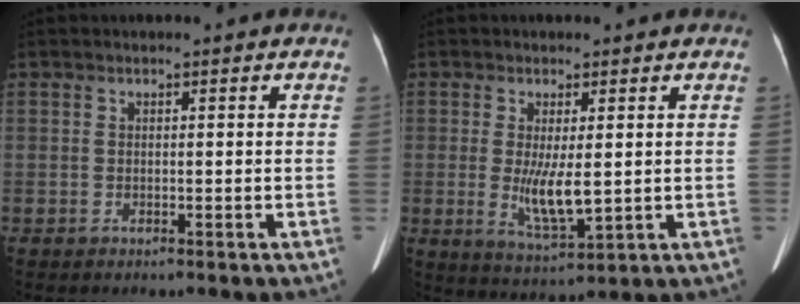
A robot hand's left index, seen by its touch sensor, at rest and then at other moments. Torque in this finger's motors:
{"motor_torque": [1.29, 0.19, 0.62, 0.20]}